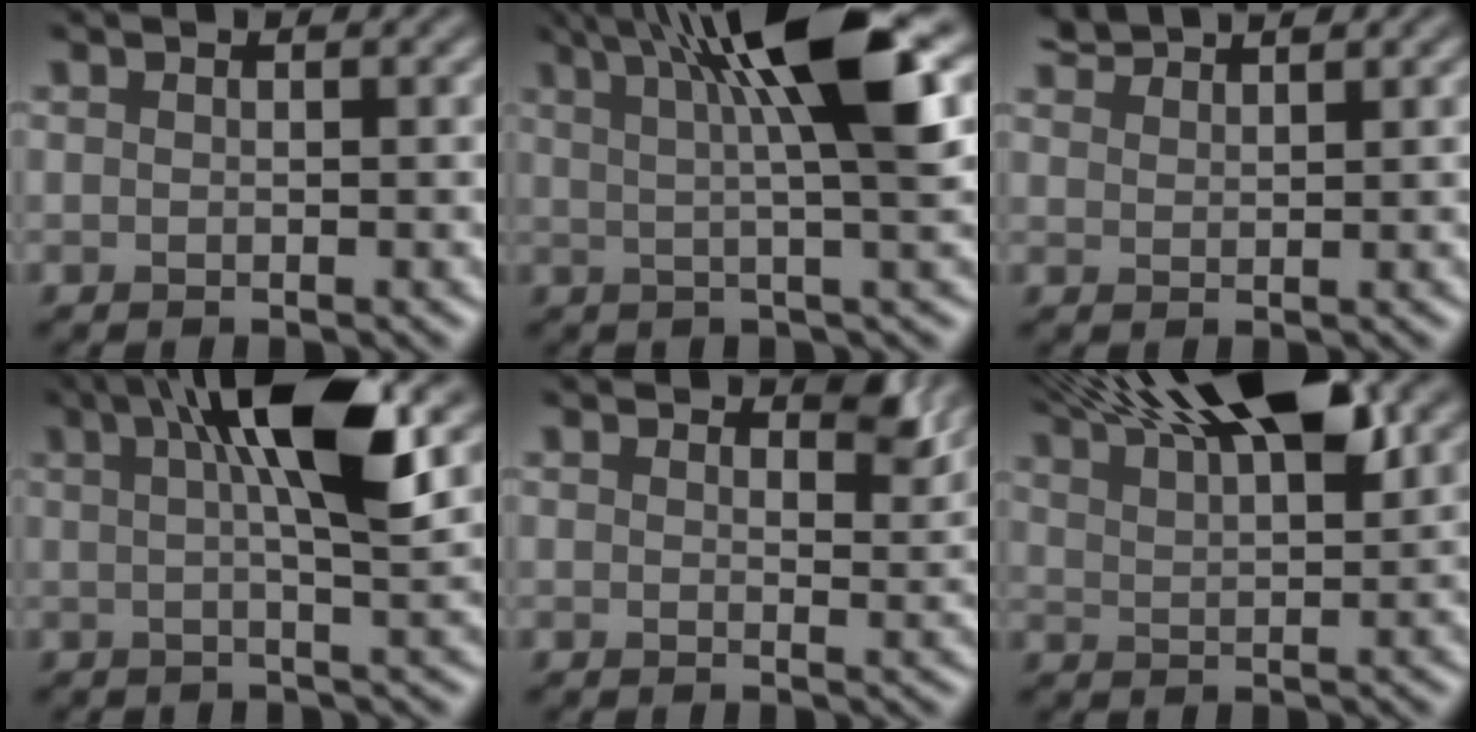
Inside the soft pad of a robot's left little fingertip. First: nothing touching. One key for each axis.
{"total": 9.3, "fx": 3.3, "fy": 1.4, "fz": 8.6, "tx": -0.115, "ty": 0.007, "tz": 0.065}
{"total": 2.0, "fx": 2.0, "fy": -0.2, "fz": -0.1, "tx": 0.010, "ty": 0.004, "tz": 0.053}
{"total": 7.1, "fx": 2.3, "fy": 0.9, "fz": 6.7, "tx": -0.096, "ty": 0.003, "tz": 0.048}
{"total": 1.2, "fx": 1.0, "fy": 0.1, "fz": 0.5, "tx": -0.003, "ty": -0.009, "tz": 0.032}
{"total": 12.0, "fx": 7.5, "fy": 4.1, "fz": 8.4, "tx": -0.136, "ty": 0.041, "tz": 0.107}